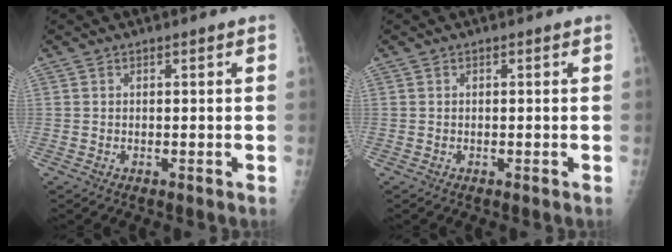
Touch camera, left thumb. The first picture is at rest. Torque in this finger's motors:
{"motor_torque": [0.00, 0.00, -0.01, -0.01, 0.00]}